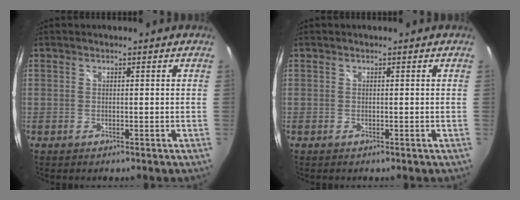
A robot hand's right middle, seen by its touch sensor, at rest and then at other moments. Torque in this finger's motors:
{"motor_torque": [0.03, 0.06, 0.01, 0.00]}